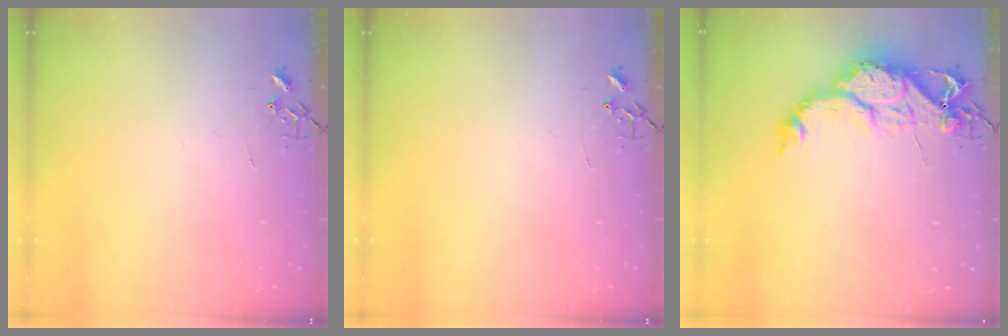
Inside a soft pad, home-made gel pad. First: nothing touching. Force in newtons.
{"total": 0.0}
{"total": 14.0, "press": 13.9, "slide": 1.4}